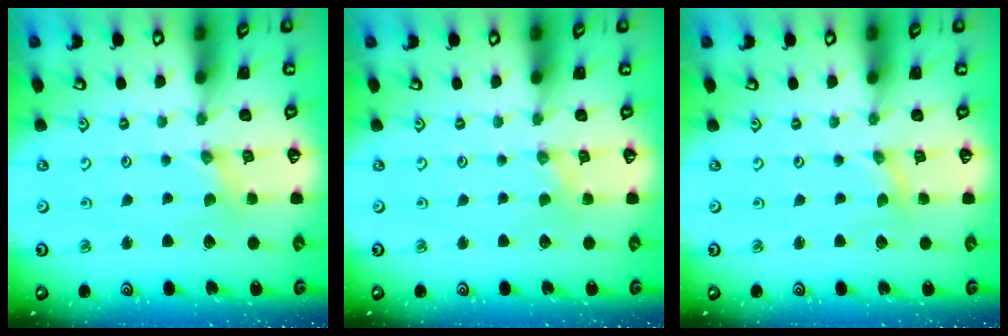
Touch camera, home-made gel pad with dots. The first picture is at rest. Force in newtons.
{"total": 1.0, "press": 1.0, "slide": 0.2}
{"total": 0.0}